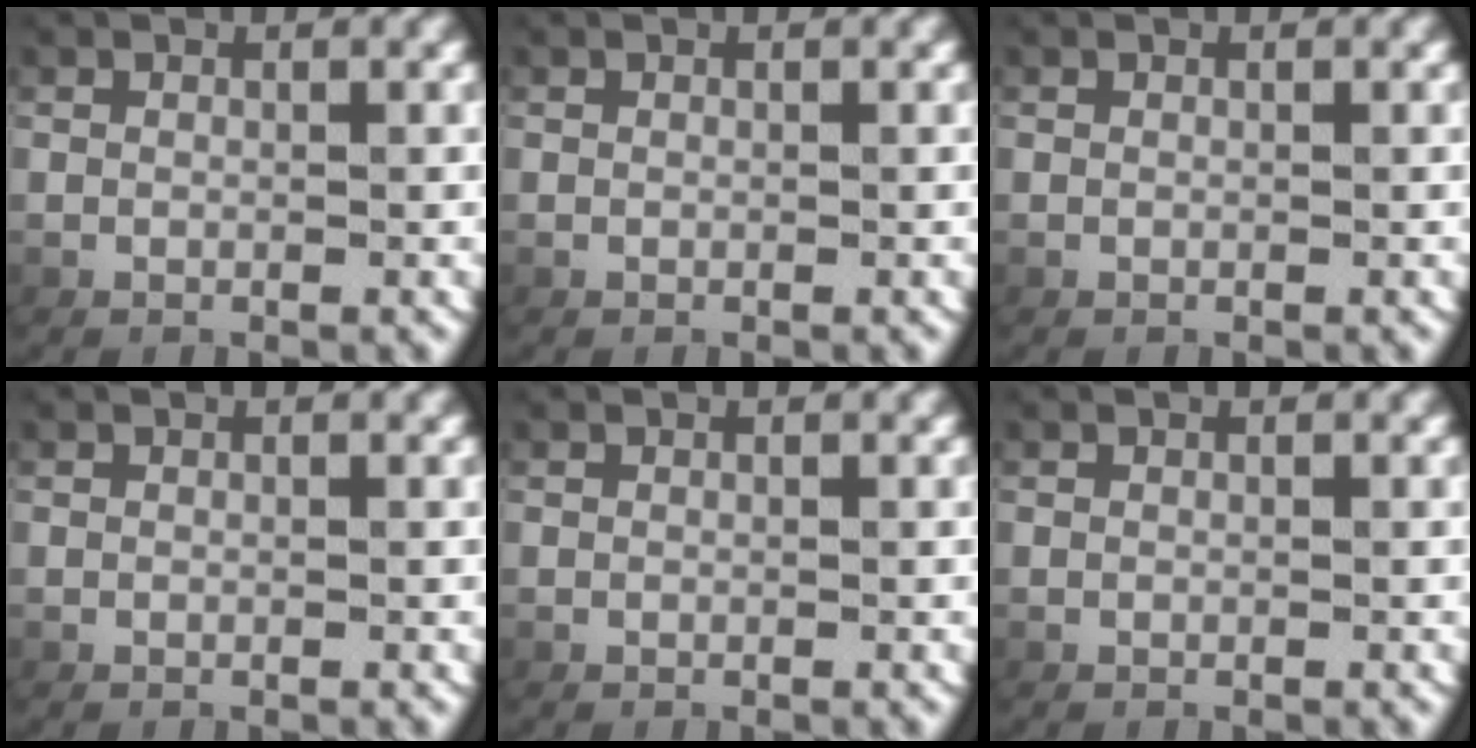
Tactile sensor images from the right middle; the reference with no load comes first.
{"total": 0.0}
{"total": 0.0}
{"total": 0.0}
{"total": 0.0}
{"total": 0.0}